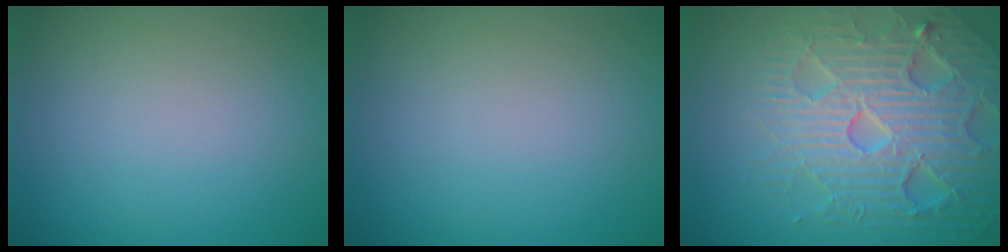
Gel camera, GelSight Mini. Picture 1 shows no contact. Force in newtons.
{"total": 0.0}
{"total": 7.4, "press": 7.3, "slide": 1.5}